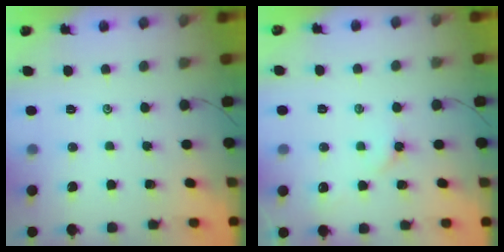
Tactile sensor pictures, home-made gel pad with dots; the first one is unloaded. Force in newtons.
{"total": 4.7, "press": 4.6, "slide": 0.5}